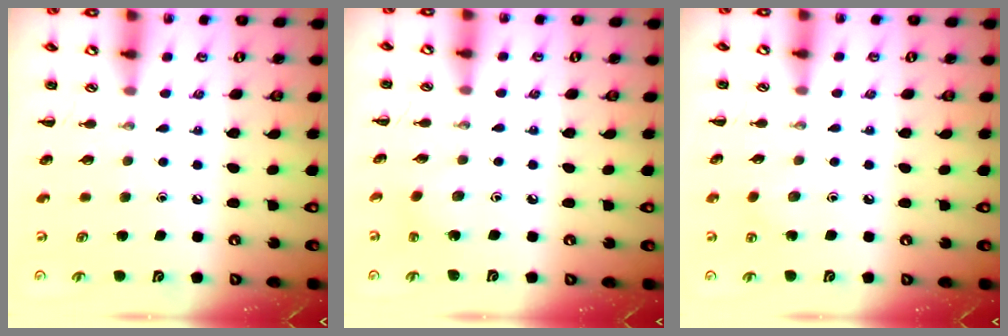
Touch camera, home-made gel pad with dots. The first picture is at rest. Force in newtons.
{"total": 1.8, "press": 1.7, "slide": 0.7}
{"total": 5.6, "press": 5.4, "slide": 1.7}